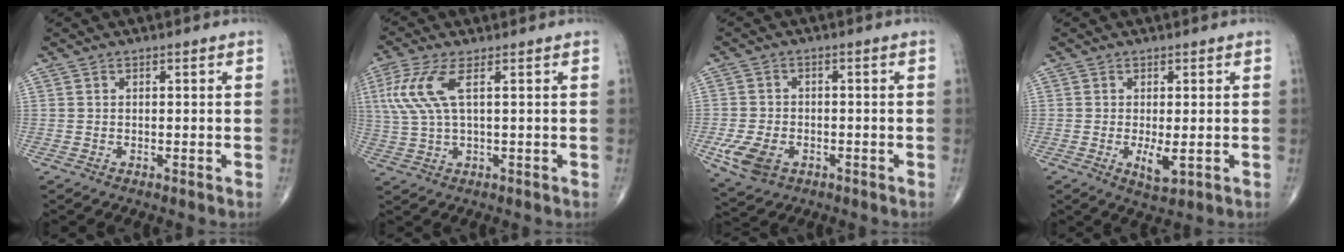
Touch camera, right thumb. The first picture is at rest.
{"total": 8.2, "force": [2.4, 2.5, 7.4], "torque": [-0.207, 0.008, 0.052]}
{"total": 7.4, "force": [-2.8, 5.1, 4.6], "torque": [-0.090, 0.004, -0.046]}
{"total": 3.6, "force": [-0.6, 1.2, 3.3], "torque": [-0.055, -0.010, -0.007]}